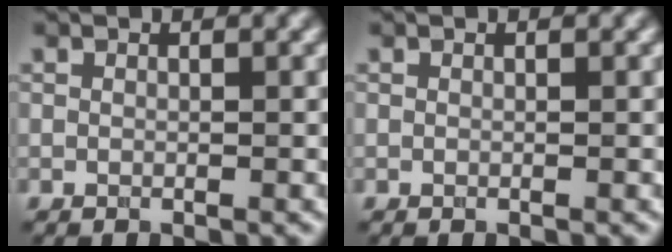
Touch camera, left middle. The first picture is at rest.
{"total": 0.0}